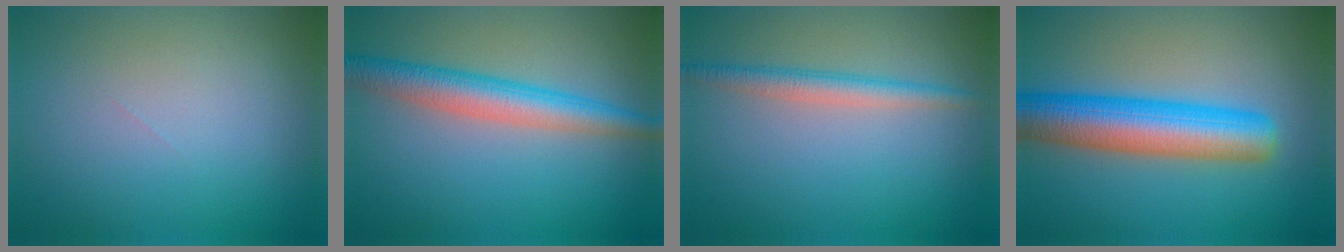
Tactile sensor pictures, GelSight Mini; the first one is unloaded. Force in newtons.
{"total": 4.7, "press": 4.7, "slide": 0.1}
{"total": 2.4, "press": 2.4, "slide": 0.0}
{"total": 8.1, "press": 8.1, "slide": 0.3}